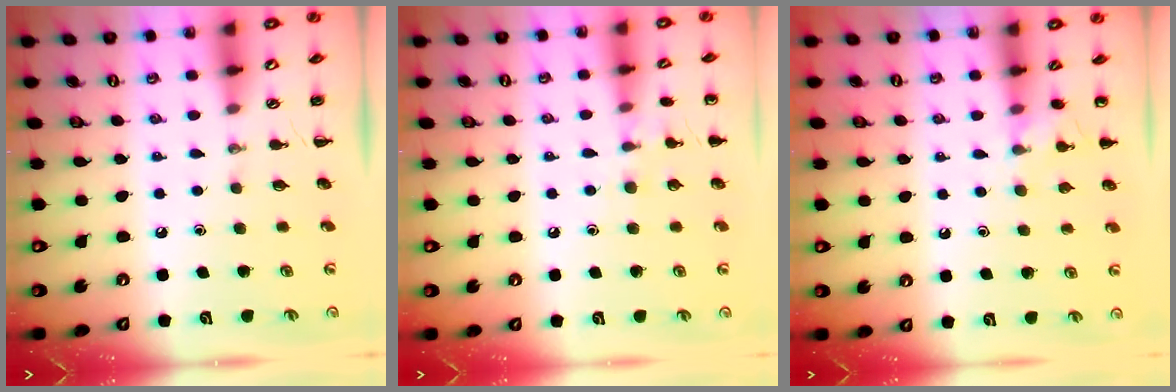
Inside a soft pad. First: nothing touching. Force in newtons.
{"total": 7.5, "press": 7.2, "slide": 1.9}
{"total": 7.4, "press": 7.1, "slide": 2.0}